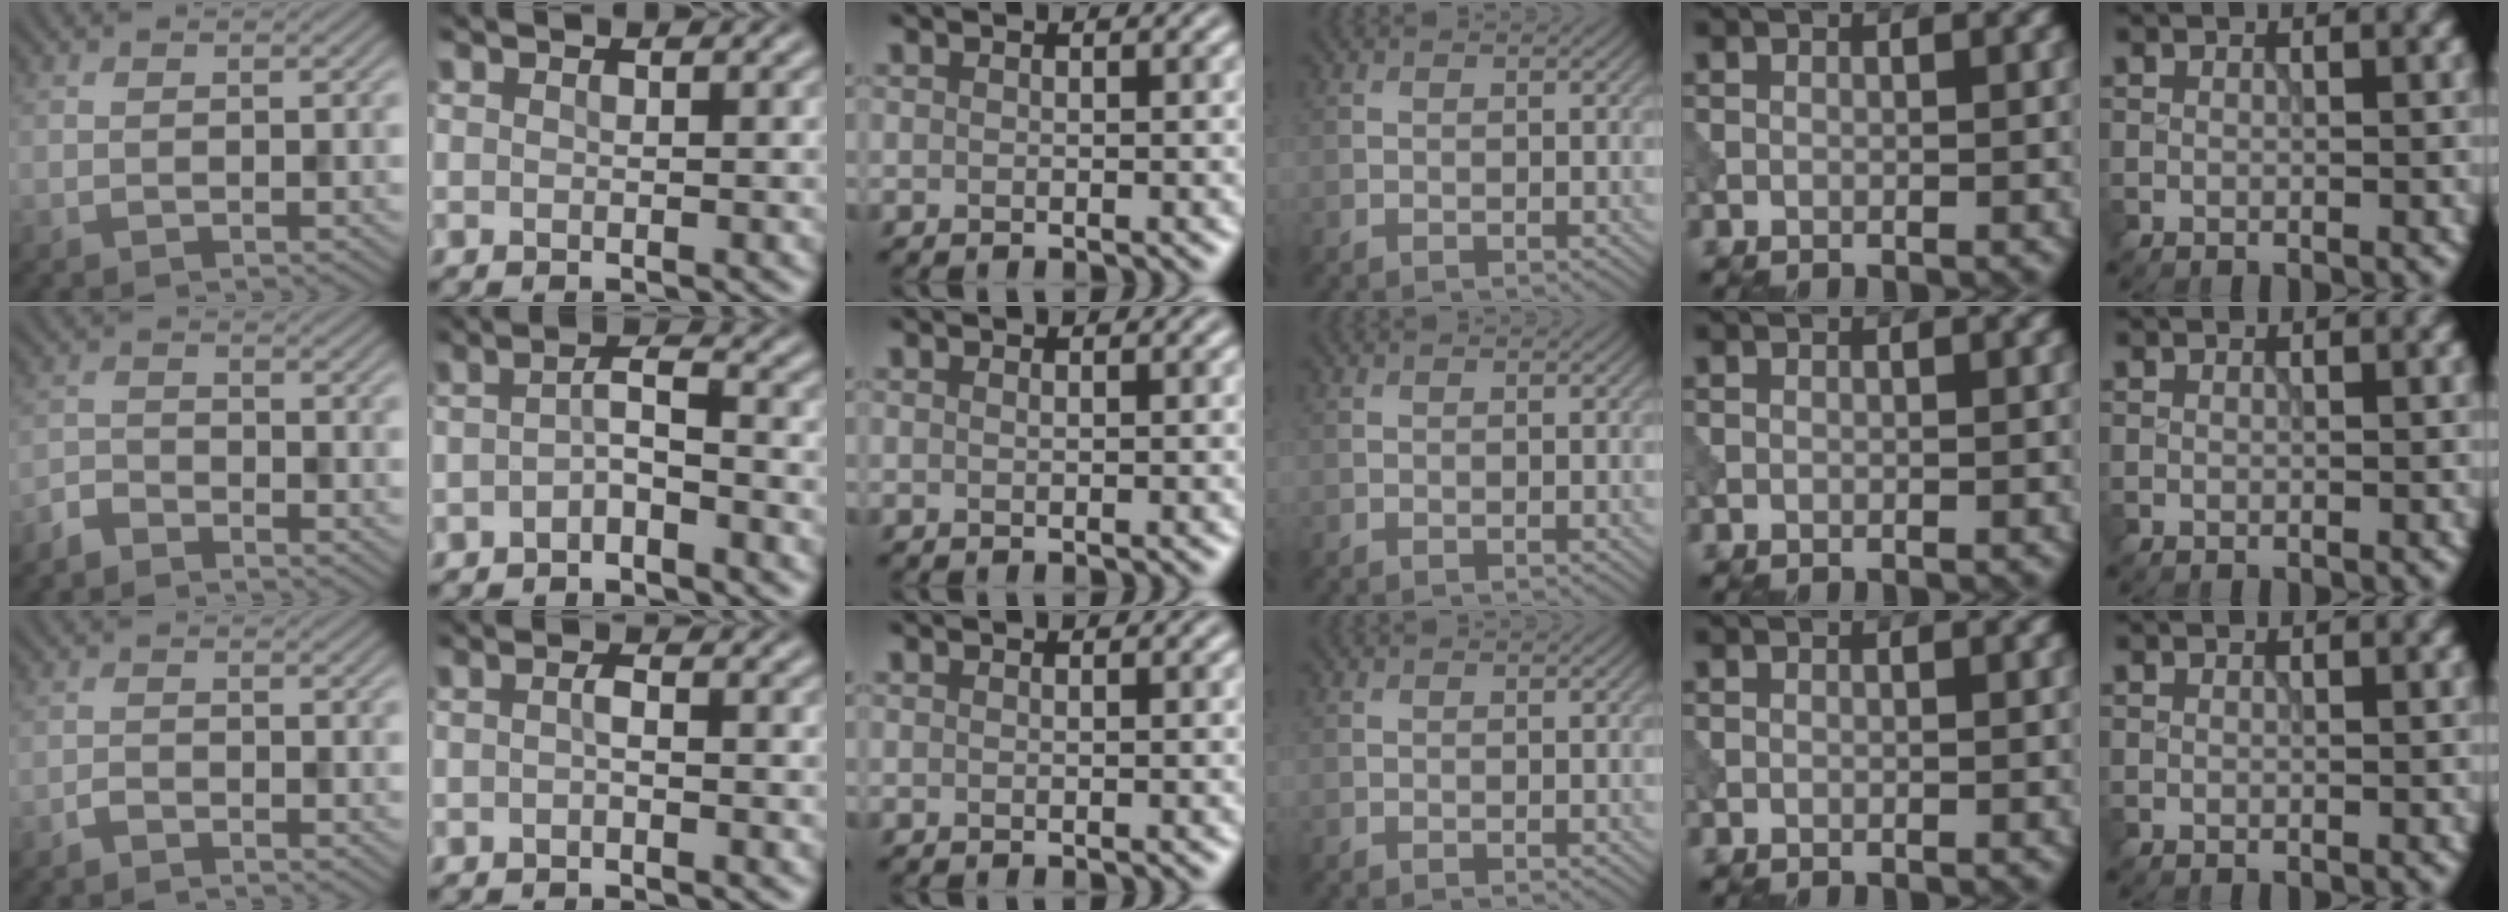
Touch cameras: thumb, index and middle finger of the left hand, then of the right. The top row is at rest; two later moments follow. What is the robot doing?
{"motion": "dispense", "object": "pipette"}